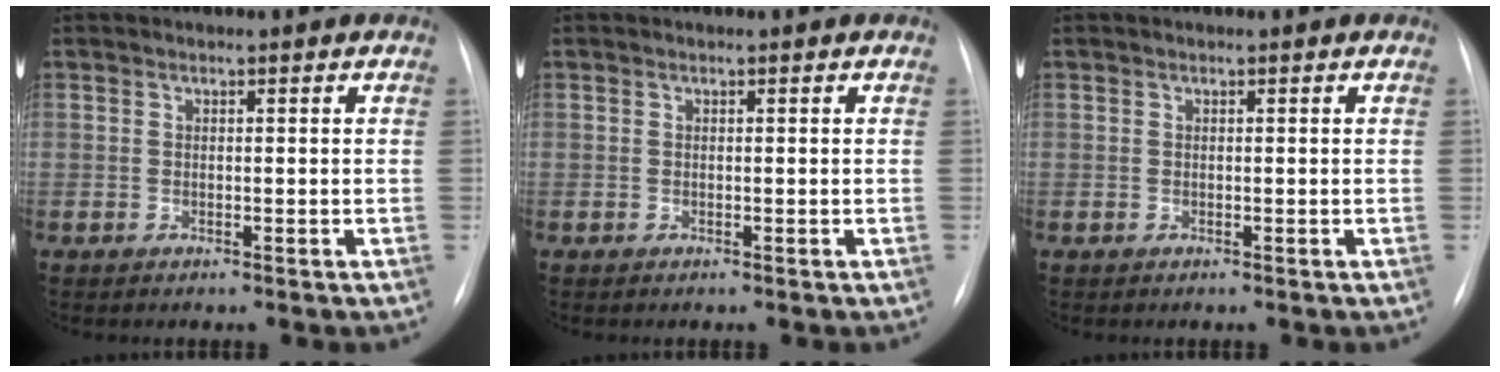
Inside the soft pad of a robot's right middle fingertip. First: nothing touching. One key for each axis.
{"total": 0.0}
{"total": 0.0}